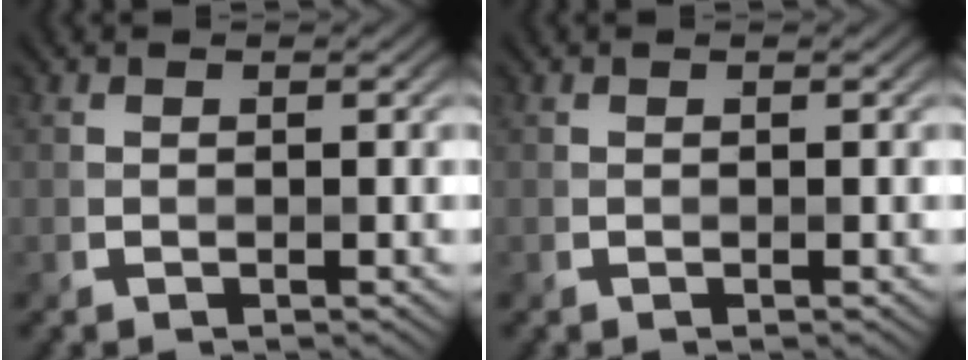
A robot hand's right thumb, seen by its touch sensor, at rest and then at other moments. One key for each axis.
{"total": 0.0}